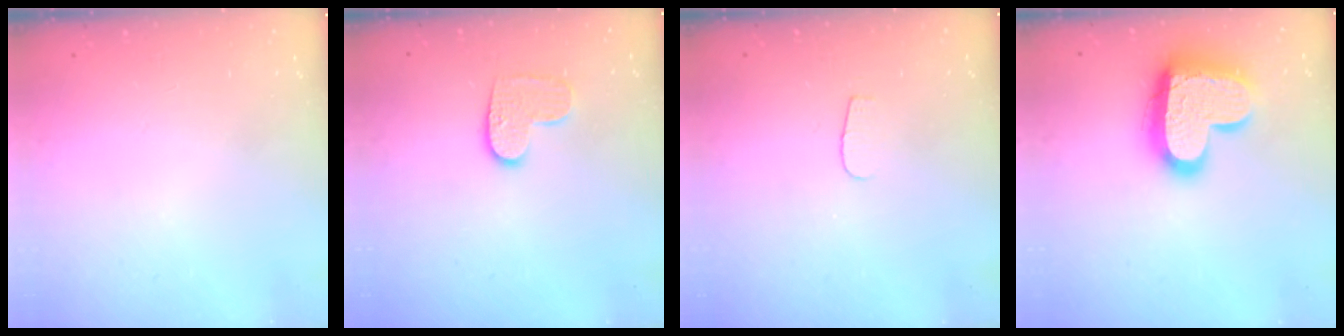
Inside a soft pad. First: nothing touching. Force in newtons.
{"total": 8.0, "press": 8.0, "slide": 0.3}
{"total": 3.5, "press": 3.5, "slide": 0.3}
{"total": 18.4, "press": 18.3, "slide": 1.7}